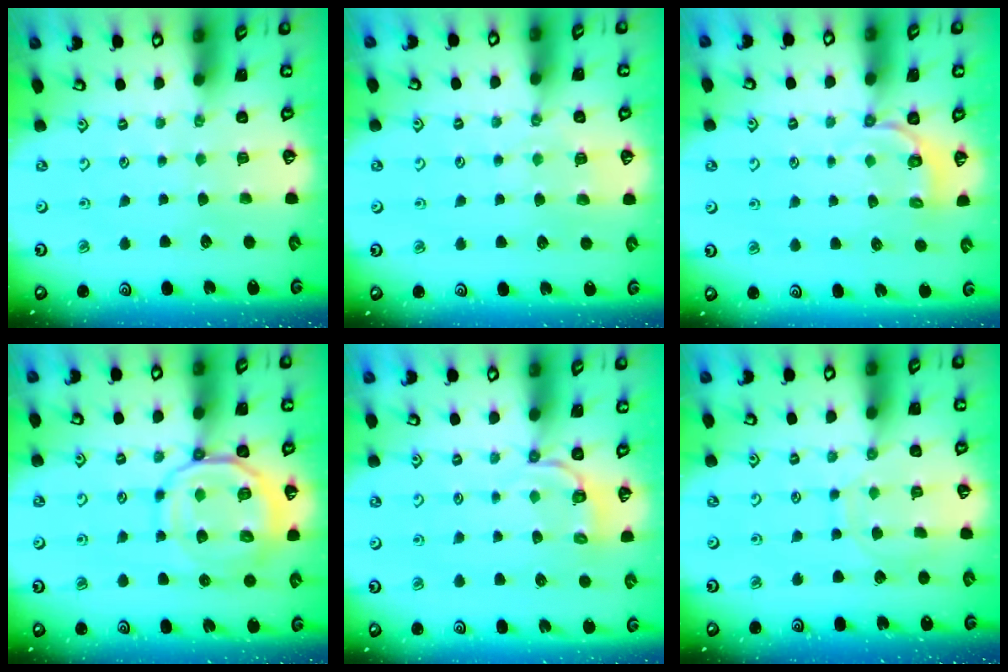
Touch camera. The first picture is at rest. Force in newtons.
{"total": 4.8, "press": 4.8, "slide": 0.5}
{"total": 3.8, "press": 2.8, "slide": 2.5}
{"total": 14.0, "press": 14.0, "slide": 1.5}
{"total": 3.6, "press": 3.0, "slide": 2.1}
{"total": 9.0, "press": 9.0, "slide": 0.6}